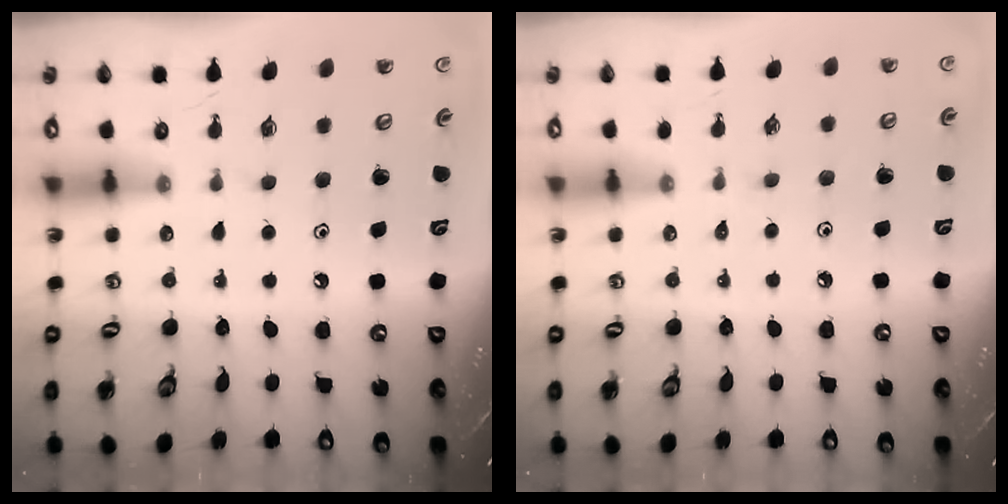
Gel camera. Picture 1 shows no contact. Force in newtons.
{"total": 2.5, "press": 2.5, "slide": 0.5}